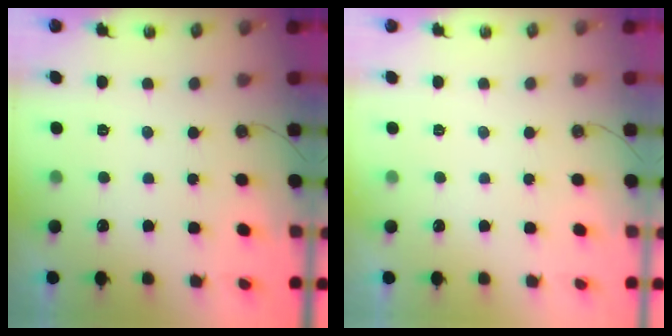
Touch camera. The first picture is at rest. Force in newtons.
{"total": 0.0}